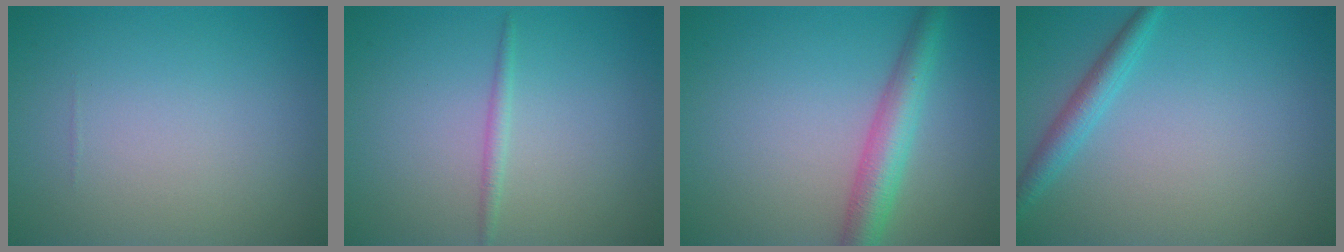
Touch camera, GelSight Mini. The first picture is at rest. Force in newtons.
{"total": 1.0, "press": 1.0, "slide": 0.0}
{"total": 4.1, "press": 4.1, "slide": 0.1}
{"total": 2.2, "press": 2.2, "slide": 0.1}